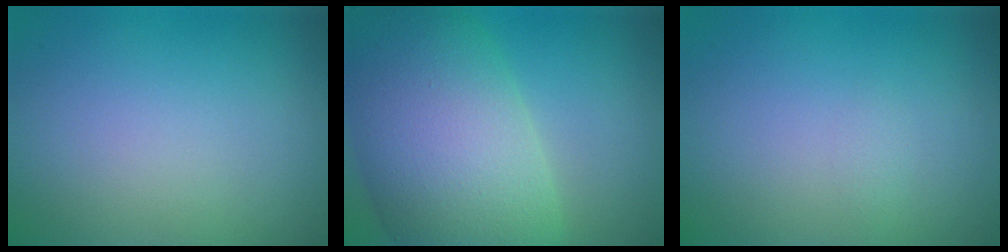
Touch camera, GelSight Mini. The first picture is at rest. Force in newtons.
{"total": 12.6, "press": 12.6, "slide": 0.3}
{"total": 0.6, "press": 0.6, "slide": 0.1}